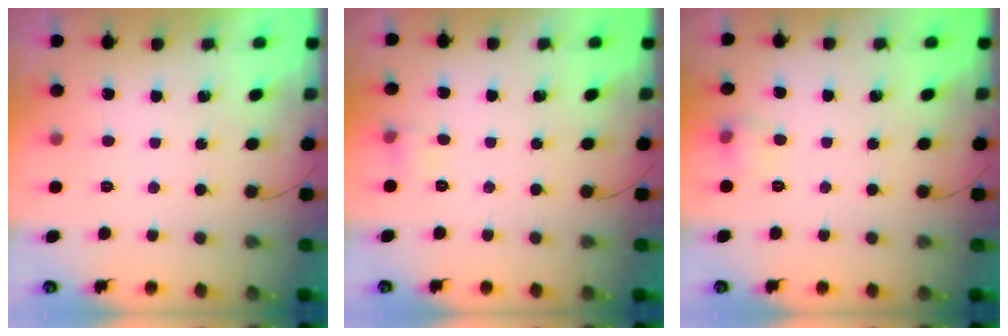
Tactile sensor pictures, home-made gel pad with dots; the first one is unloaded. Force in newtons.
{"total": 4.3, "press": 4.1, "slide": 1.4}
{"total": 6.4, "press": 5.6, "slide": 3.1}